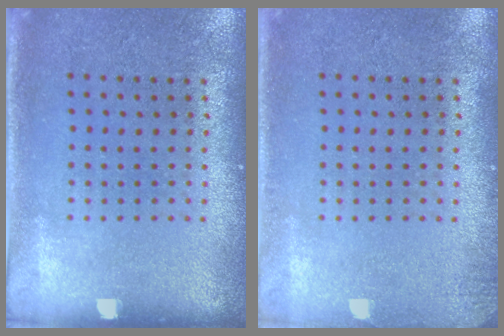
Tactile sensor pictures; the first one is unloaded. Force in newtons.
{"total": 1.0, "press": 1.0, "slide": 0.1}